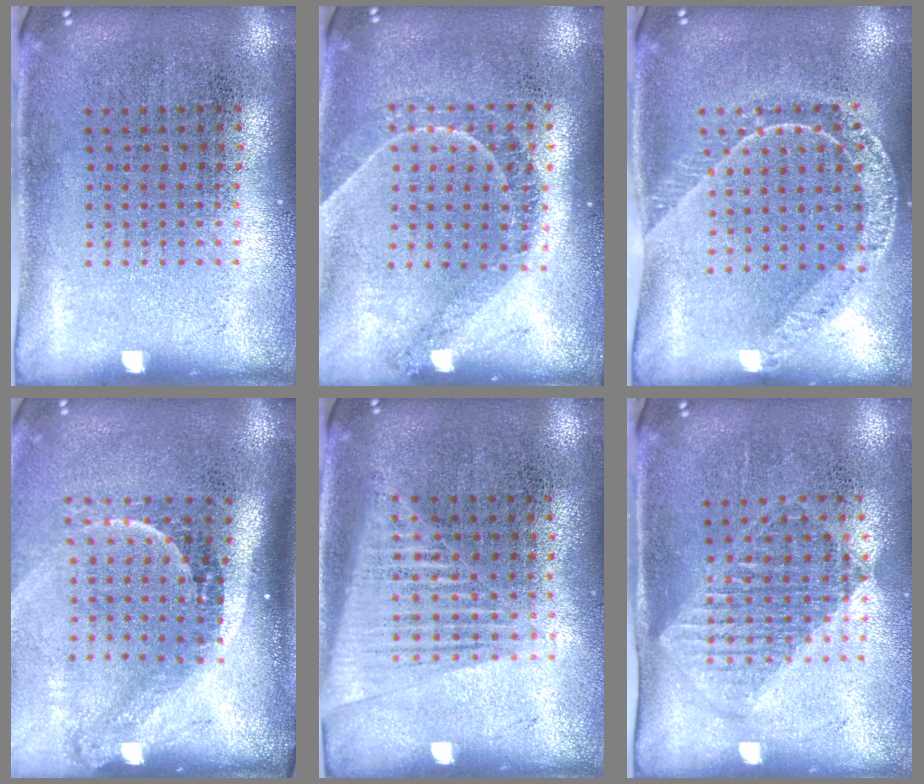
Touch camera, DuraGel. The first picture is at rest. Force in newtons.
{"total": 1.3, "press": 1.2, "slide": 0.4}
{"total": 1.6, "press": 1.5, "slide": 0.5}
{"total": 2.2, "press": 1.4, "slide": 1.7}
{"total": 1.5, "press": 1.4, "slide": 0.6}
{"total": 1.2, "press": 1.0, "slide": 0.5}